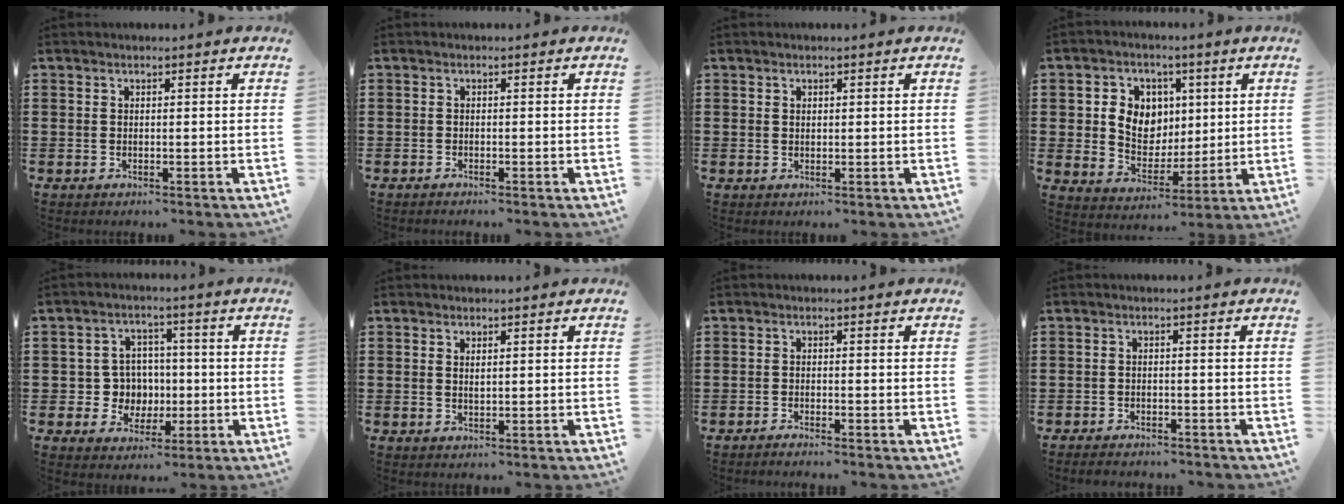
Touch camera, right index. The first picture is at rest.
{"total": 0.5, "force": [-0.5, -0.1, 0.1], "torque": [-0.003, -0.003, -0.010]}
{"total": 0.6, "force": [0.4, 0.4, 0.2], "torque": [-0.005, 0.002, 0.009]}
{"total": 7.6, "force": [1.4, 6.7, 3.2], "torque": [-0.076, 0.016, 0.023]}
{"total": 5.6, "force": [-0.3, 5.4, 1.5], "torque": [-0.043, 0.013, -0.006]}
{"total": 1.0, "force": [0.4, 0.4, 0.8], "torque": [-0.016, 0.004, 0.007]}
{"total": 1.1, "force": [-1.1, -0.2, 0.1], "torque": [-0.003, -0.001, -0.021]}
{"total": 1.7, "force": [-1.7, 0.2, 0.0], "torque": [-0.006, 0.001, -0.036]}